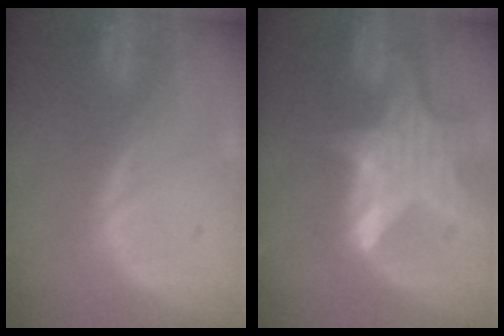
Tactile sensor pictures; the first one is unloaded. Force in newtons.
{"total": 7.9, "press": 7.2, "slide": 3.3}